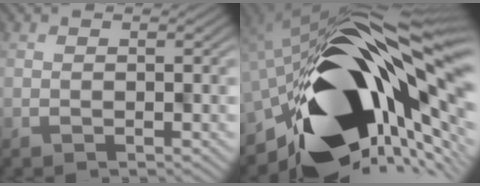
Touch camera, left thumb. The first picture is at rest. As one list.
[{"total": 20.2, "force": [-3.2, 10.0, 17.2], "torque": [-0.310, -0.023, -0.056]}]